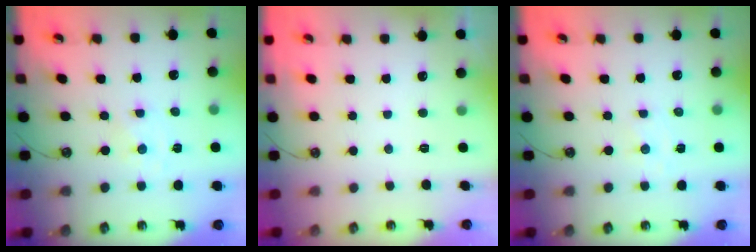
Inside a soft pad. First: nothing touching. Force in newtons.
{"total": 0.0}
{"total": 2.5, "press": 2.5, "slide": 0.4}